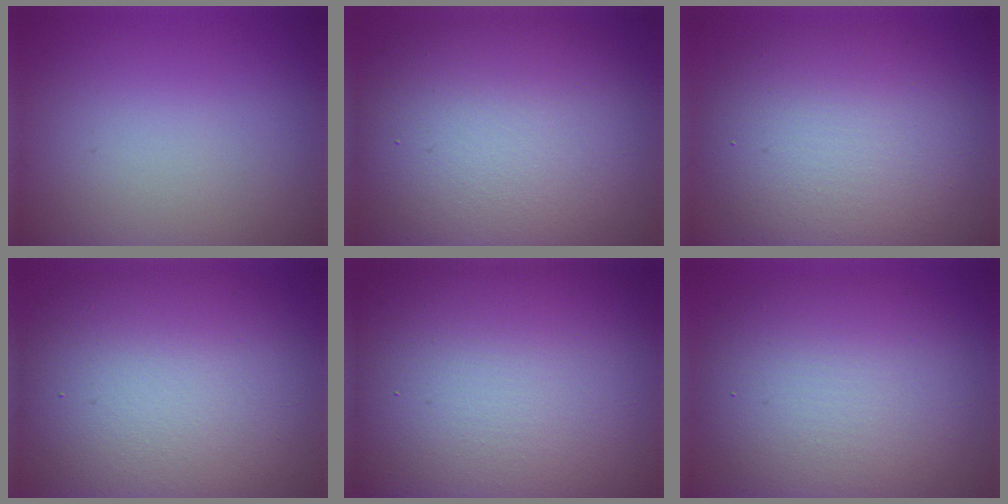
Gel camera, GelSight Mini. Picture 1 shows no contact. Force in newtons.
{"total": 12.3, "press": 12.2, "slide": 1.0}
{"total": 8.5, "press": 8.5, "slide": 0.3}
{"total": 12.7, "press": 12.7, "slide": 0.6}
{"total": 20.5, "press": 20.5, "slide": 1.3}
{"total": 9.3, "press": 9.3, "slide": 0.6}